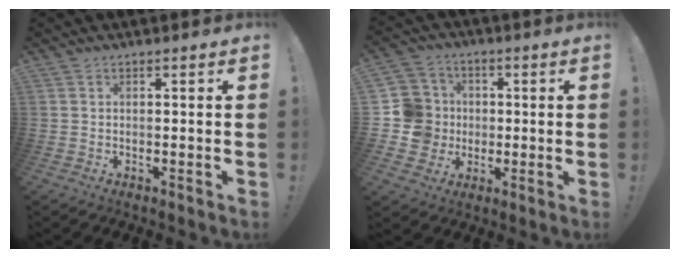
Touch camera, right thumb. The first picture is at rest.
{"total": 11.8, "force": [-0.5, 11.2, 3.5], "torque": [-0.066, 0.011, 0.000]}